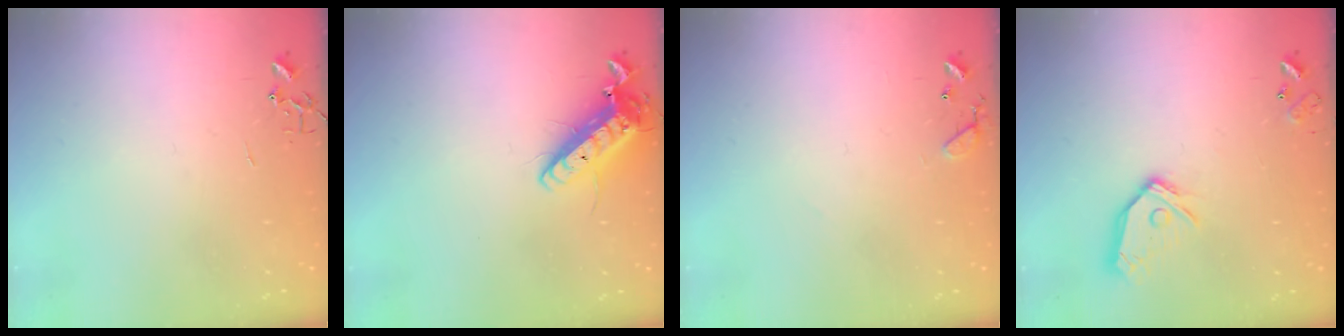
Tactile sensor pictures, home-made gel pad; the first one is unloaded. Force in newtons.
{"total": 13.9, "press": 13.7, "slide": 2.5}
{"total": 9.1, "press": 9.0, "slide": 0.7}
{"total": 12.2, "press": 12.1, "slide": 1.4}